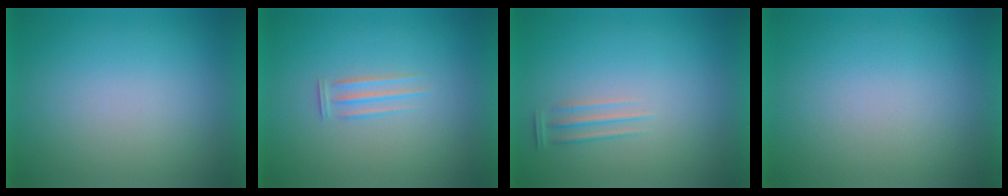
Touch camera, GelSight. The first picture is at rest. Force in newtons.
{"total": 1.3}
{"total": 1.2}
{"total": 0.0}